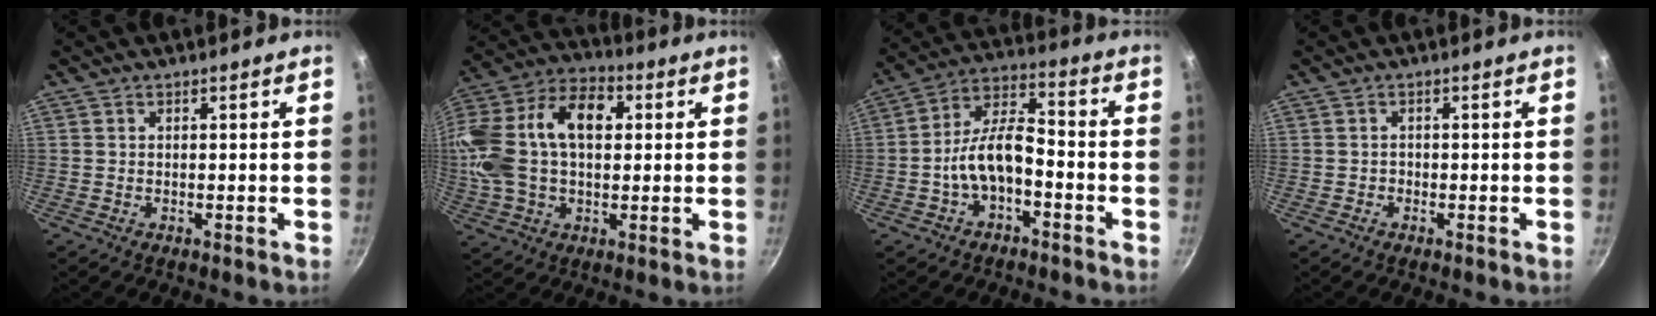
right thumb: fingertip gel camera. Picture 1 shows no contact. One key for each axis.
{"total": 25.0, "fx": 4.4, "fy": 16.0, "fz": 18.7, "tx": -0.364, "ty": 0.040, "tz": 0.064}
{"total": 10.4, "fx": -3.5, "fy": 5.3, "fz": 8.2, "tx": -0.135, "ty": 0.054, "tz": -0.069}
{"total": 0.6, "fx": -0.4, "fy": 0.4, "fz": 0.0, "tx": -0.001, "ty": 0.006, "tz": -0.010}